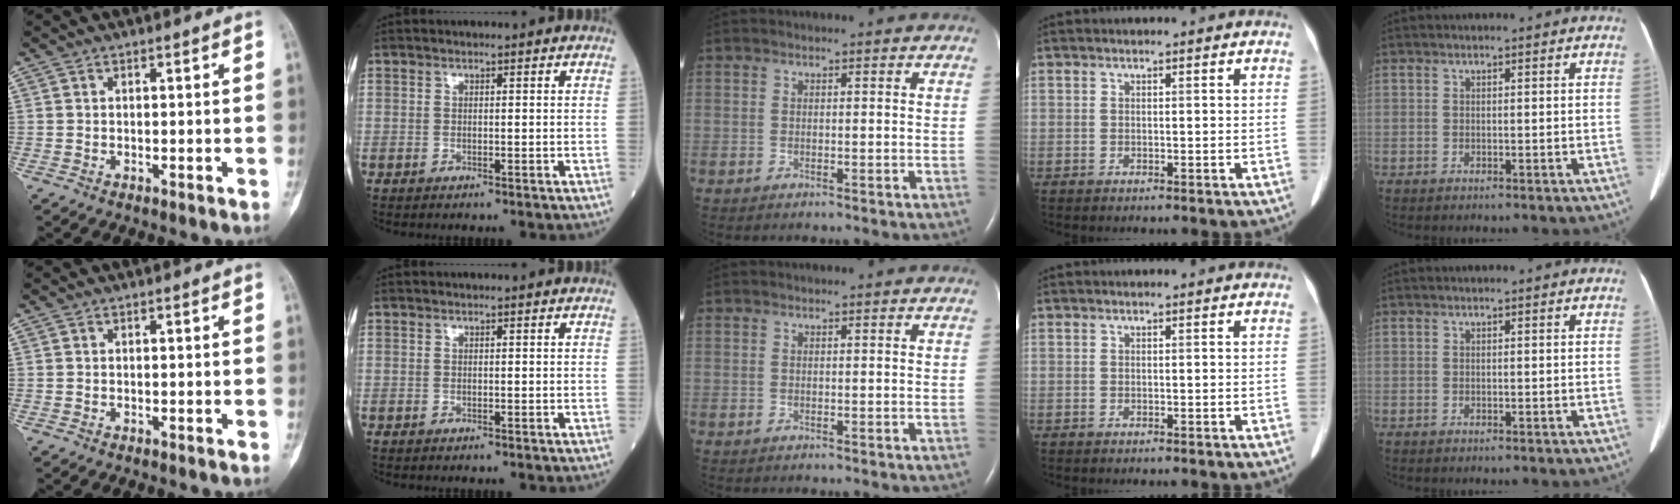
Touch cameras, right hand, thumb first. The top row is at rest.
{}